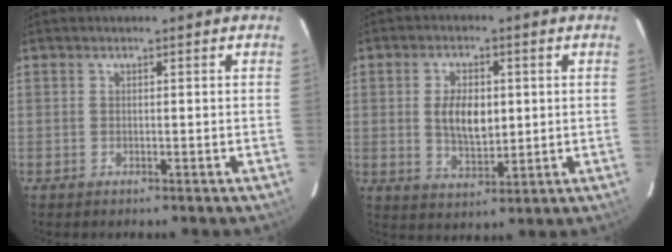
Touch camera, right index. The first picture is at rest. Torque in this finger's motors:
{"motor_torque": [0.25, 0.07, 0.30, 0.09]}